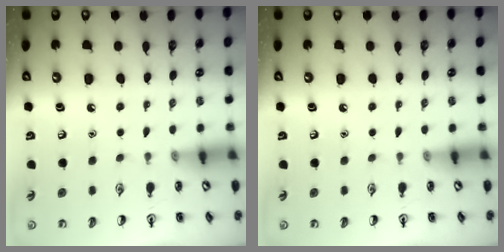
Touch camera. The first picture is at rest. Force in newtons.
{"total": 0.0}